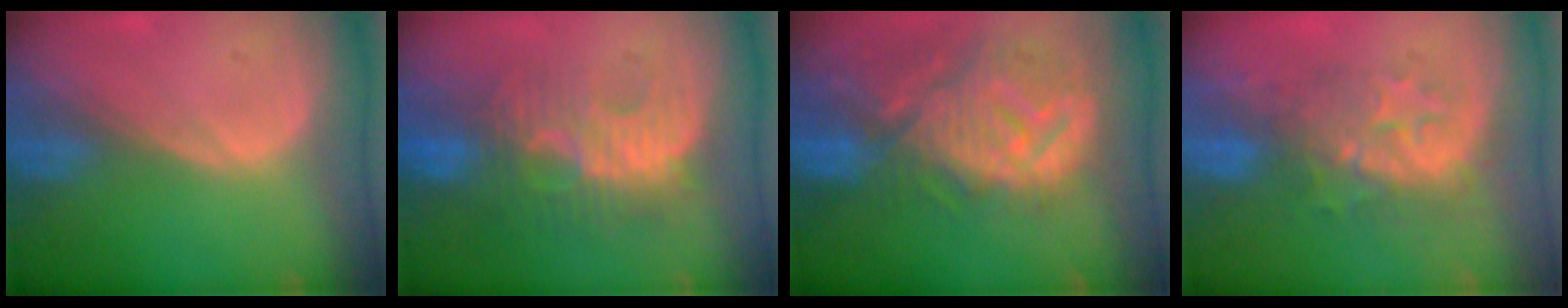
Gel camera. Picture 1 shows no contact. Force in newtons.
{"total": 8.9, "press": 8.8, "slide": 1.6}
{"total": 12.5, "press": 11.1, "slide": 5.7}
{"total": 8.4, "press": 7.9, "slide": 2.7}